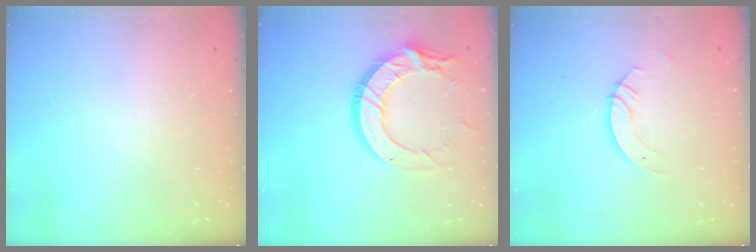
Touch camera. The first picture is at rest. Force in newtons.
{"total": 15.3, "press": 15.2, "slide": 1.5}
{"total": 3.7, "press": 3.7, "slide": 0.3}